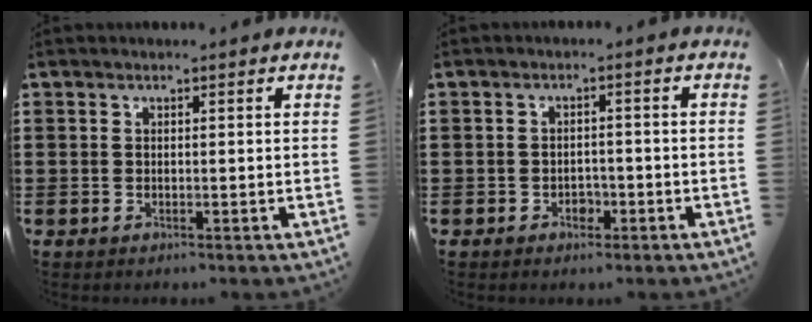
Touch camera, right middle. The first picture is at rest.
{"total": 1.7, "force": [-1.0, 1.1, 0.9], "torque": [-0.021, 0.002, -0.021]}